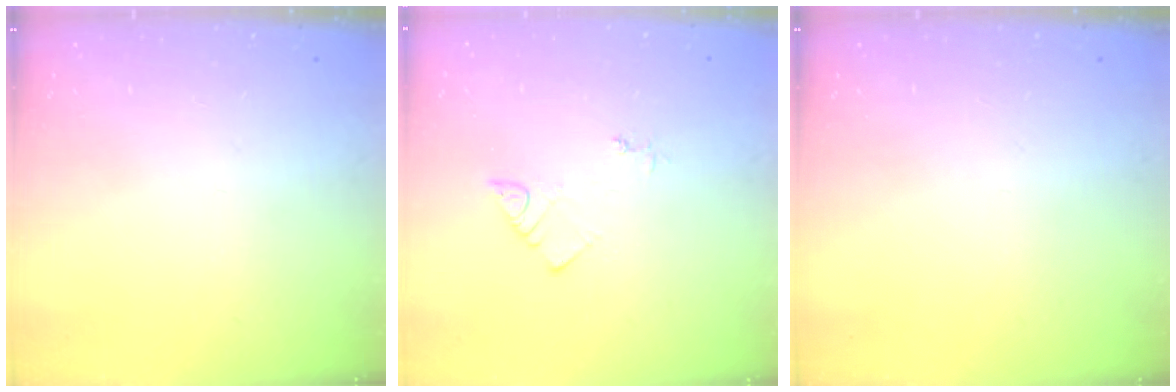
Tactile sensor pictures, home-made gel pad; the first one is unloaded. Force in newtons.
{"total": 3.1, "press": 3.0, "slide": 0.4}
{"total": 0.0}